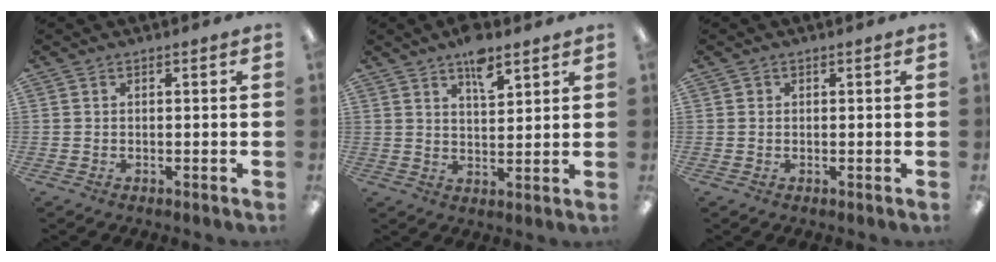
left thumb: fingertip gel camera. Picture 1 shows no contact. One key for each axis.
{"total": 7.3, "fx": 5.2, "fy": 2.7, "fz": 4.3, "tx": -0.058, "ty": -0.032, "tz": 0.088}
{"total": 0.7, "fx": 0.2, "fy": 0.7, "fz": -0.1, "tx": 0.003, "ty": 0.005, "tz": 0.003}